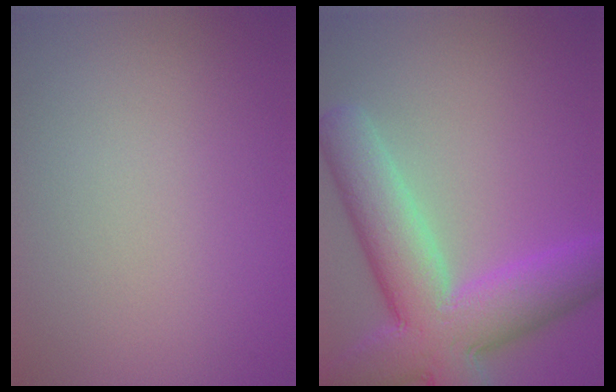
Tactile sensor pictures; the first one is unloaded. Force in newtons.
{"total": 10.8, "press": 10.8, "slide": 0.9}